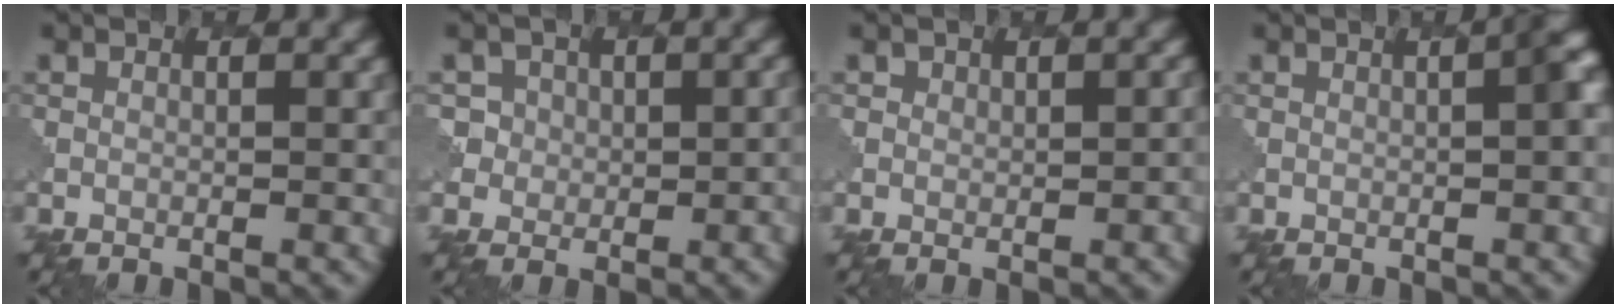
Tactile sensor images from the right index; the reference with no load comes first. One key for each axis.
{"total": 4.5, "fx": 0.7, "fy": 4.3, "fz": 1.0, "tx": 0.002, "ty": 0.033, "tz": -0.009}
{"total": 2.0, "fx": 0.4, "fy": 1.7, "fz": 1.0, "tx": -0.002, "ty": -0.007, "tz": 0.005}
{"total": 2.8, "fx": 0.2, "fy": 0.5, "fz": 2.8, "tx": -0.030, "ty": 0.013, "tz": -0.002}